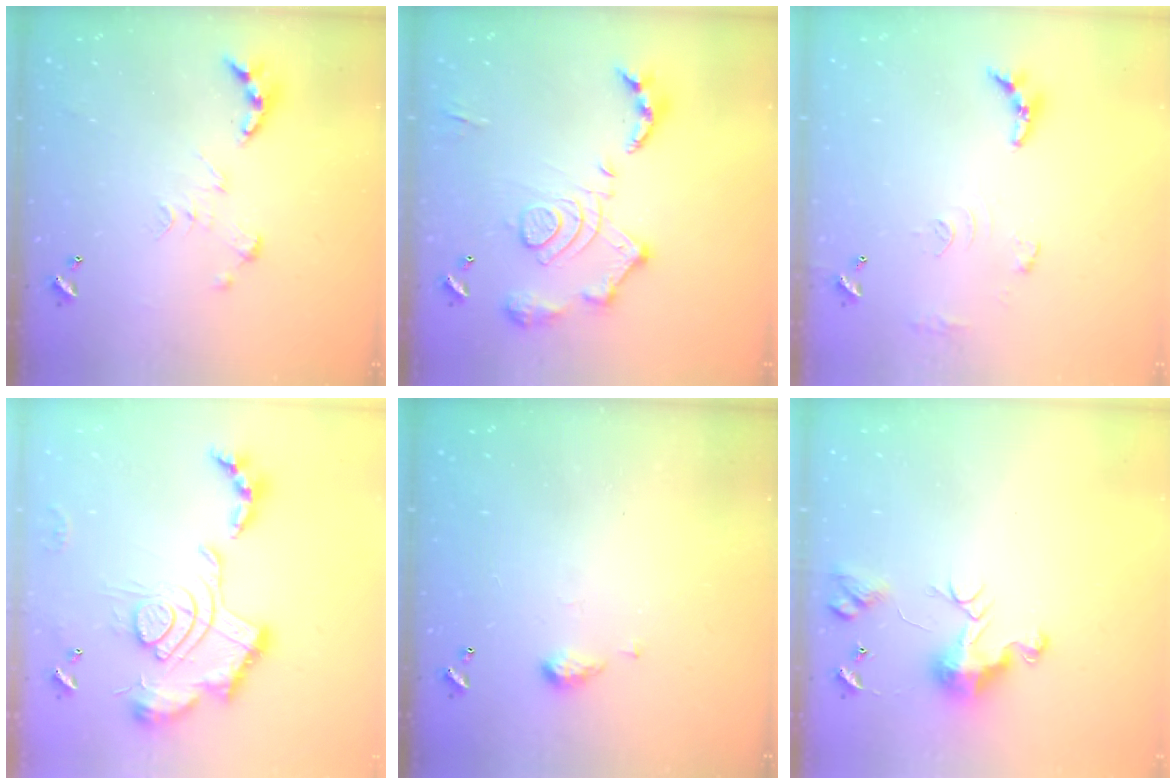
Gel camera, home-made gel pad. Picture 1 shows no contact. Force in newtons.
{"total": 16.6, "press": 16.6, "slide": 1.7}
{"total": 10.1, "press": 10.0, "slide": 0.8}
{"total": 2.5, "press": 1.9, "slide": 1.7}
{"total": 3.1, "press": 3.1, "slide": 0.6}
{"total": 10.0, "press": 9.9, "slide": 1.6}